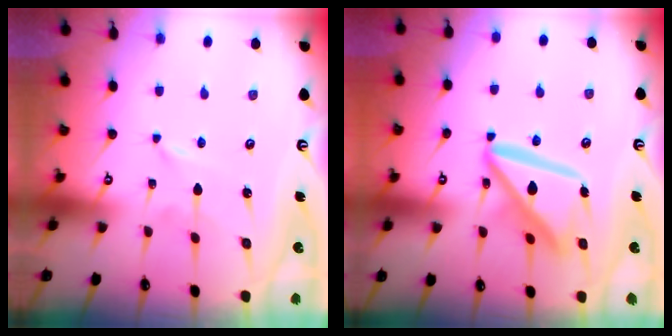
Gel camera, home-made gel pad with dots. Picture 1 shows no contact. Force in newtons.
{"total": 14.6, "press": 14.5, "slide": 1.7}